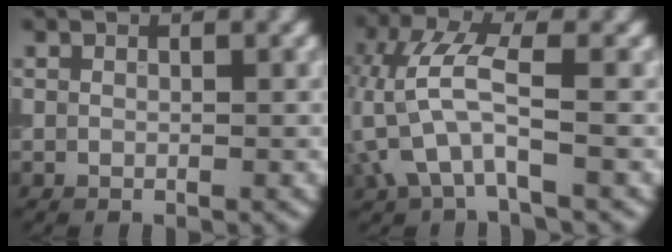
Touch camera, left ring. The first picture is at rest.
{"total": 5.5, "force": [-1.2, 2.4, 4.8], "torque": [-0.117, 0.011, -0.026]}